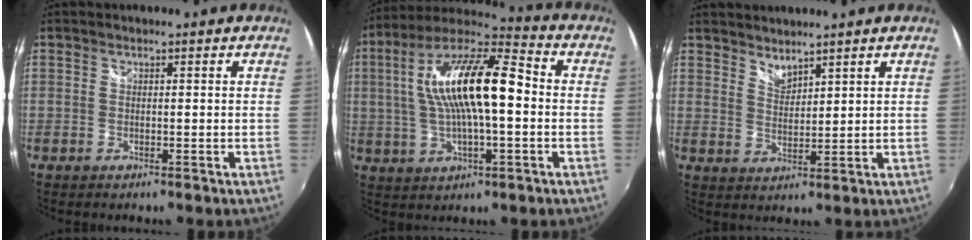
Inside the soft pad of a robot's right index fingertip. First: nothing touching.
{"total": 18.5, "force": [1.1, 5.6, 17.6], "torque": [-0.323, 0.020, 0.008]}
{"total": 3.4, "force": [3.1, 0.7, 1.0], "torque": [-0.013, -0.003, 0.055]}